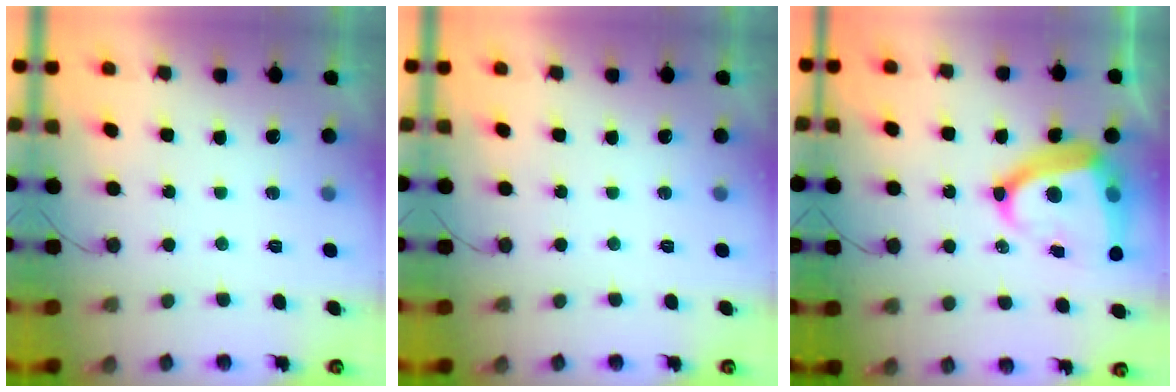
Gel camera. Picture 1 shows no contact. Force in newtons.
{"total": 0.0}
{"total": 16.3, "press": 16.1, "slide": 2.4}